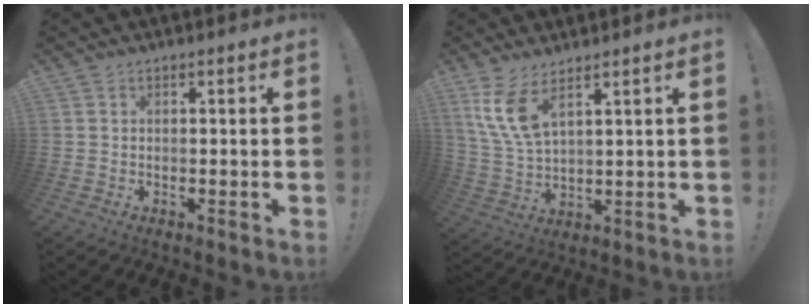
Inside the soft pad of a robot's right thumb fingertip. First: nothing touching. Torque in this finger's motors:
{"motor_torque": [0.08, 0.27, 0.86, 0.37, 0.28]}